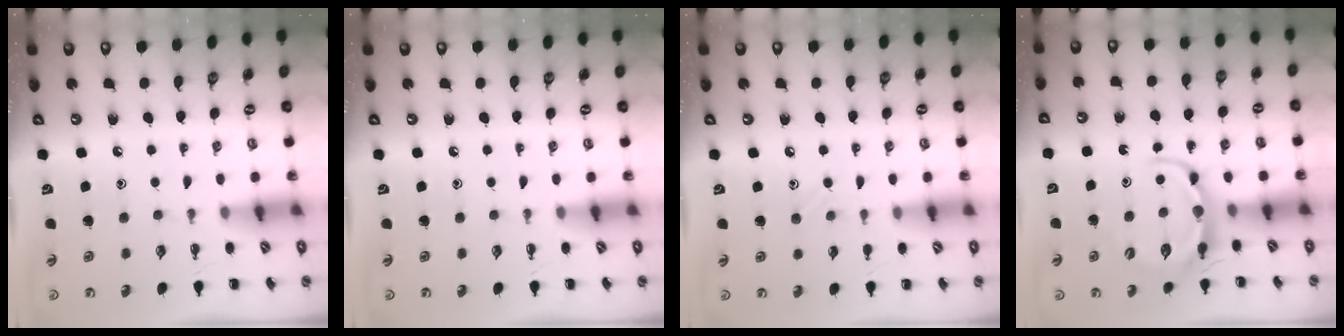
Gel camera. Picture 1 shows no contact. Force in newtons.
{"total": 0.0}
{"total": 5.9, "press": 5.5, "slide": 2.1}
{"total": 5.9, "press": 5.8, "slide": 1.0}